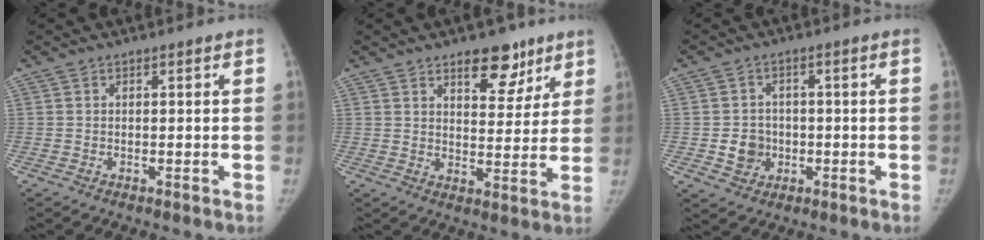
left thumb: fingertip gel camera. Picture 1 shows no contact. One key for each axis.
{"total": 8.8, "fx": 5.7, "fy": 4.5, "fz": 4.8, "tx": -0.030, "ty": -0.034, "tz": 0.084}
{"total": 4.9, "fx": -1.0, "fy": 4.5, "fz": 1.9, "tx": -0.007, "ty": 0.010, "tz": -0.012}